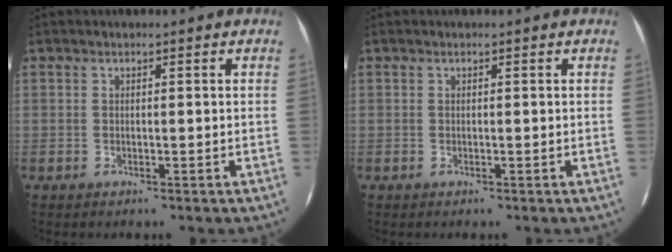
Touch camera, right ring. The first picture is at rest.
{"total": 0.0}